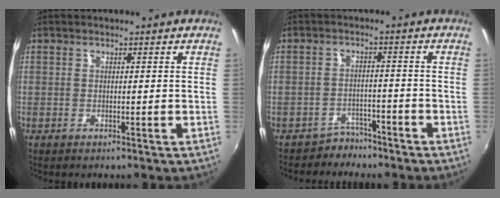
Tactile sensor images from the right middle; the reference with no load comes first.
{"total": 3.8, "force": [-3.3, 1.8, 0.0], "torque": [-0.003, 0.011, -0.052]}